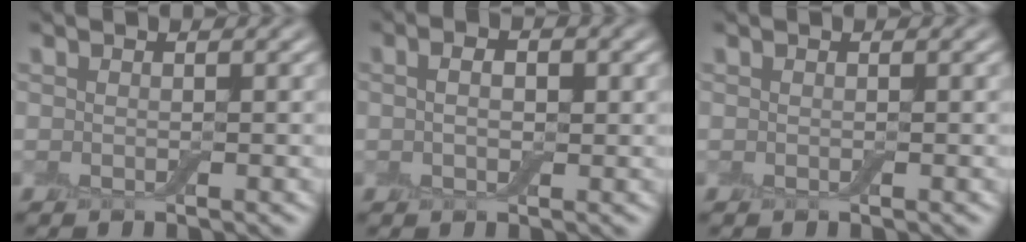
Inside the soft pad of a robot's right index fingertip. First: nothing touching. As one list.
[{"total": 3.2, "force": [1.1, 2.0, 2.3], "torque": [-0.028, 0.010, 0.001]}, {"total": 0.0}]